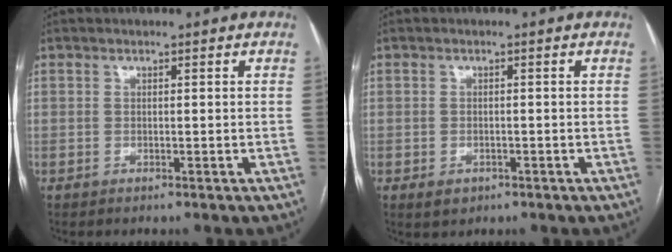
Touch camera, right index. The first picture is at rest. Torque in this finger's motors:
{"motor_torque": [0.22, -0.10, 0.00, 0.00]}